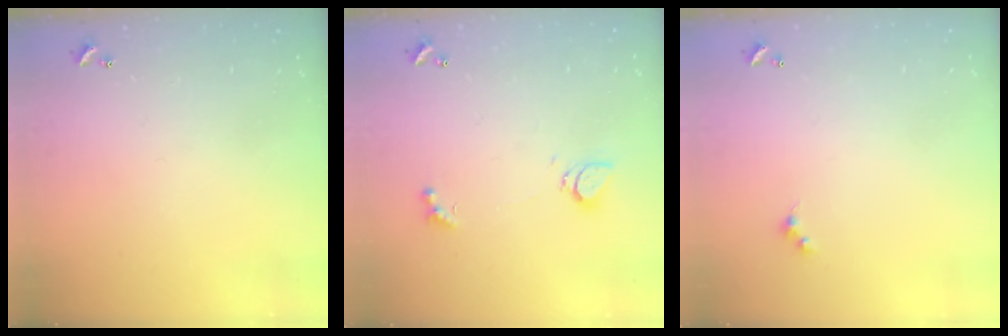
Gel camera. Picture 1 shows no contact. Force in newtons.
{"total": 1.0, "press": 0.9, "slide": 0.4}
{"total": 1.5, "press": 1.4, "slide": 0.3}